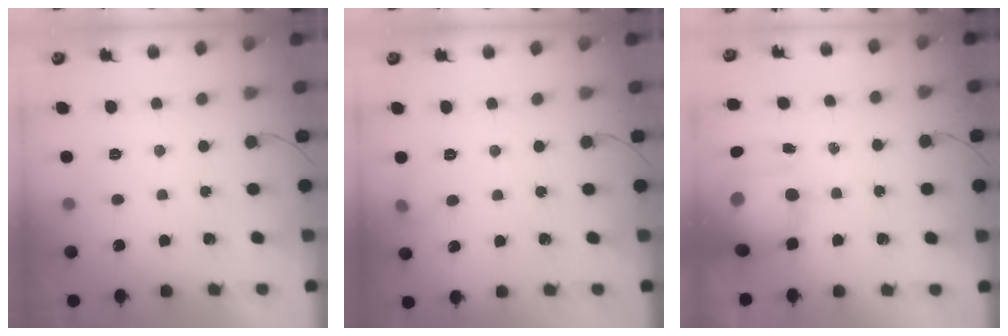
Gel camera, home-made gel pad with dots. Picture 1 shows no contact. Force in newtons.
{"total": 4.8, "press": 4.5, "slide": 1.7}
{"total": 13.4, "press": 13.0, "slide": 3.5}